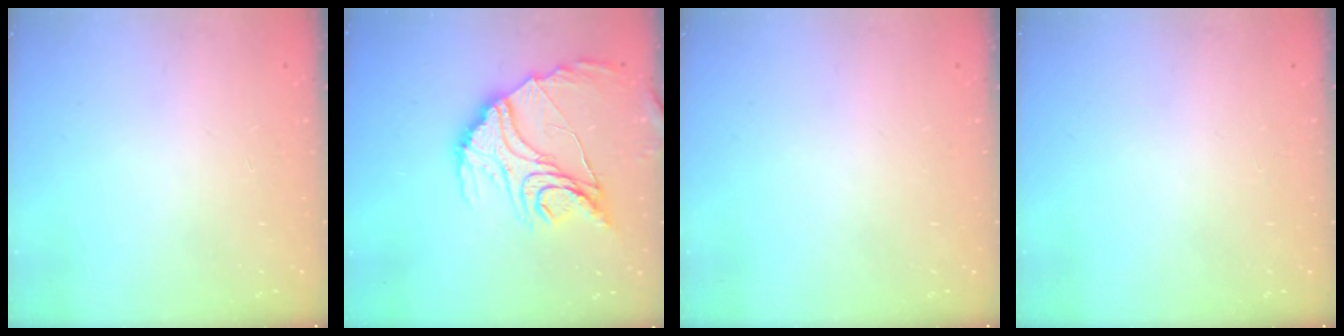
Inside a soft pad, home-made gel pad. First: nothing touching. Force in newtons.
{"total": 19.3, "press": 19.2, "slide": 2.0}
{"total": 0.0}
{"total": 0.0}